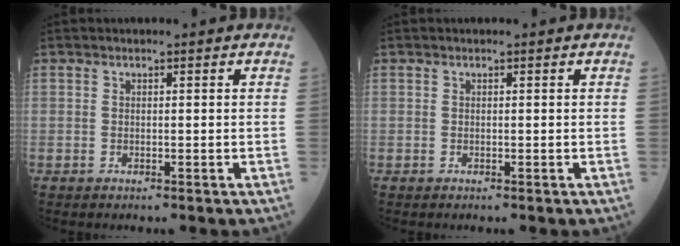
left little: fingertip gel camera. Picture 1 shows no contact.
{"total": 0.0}